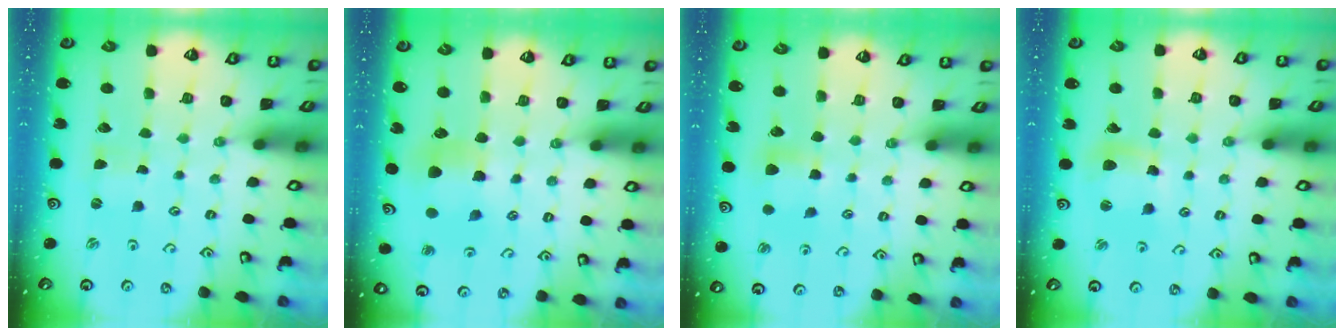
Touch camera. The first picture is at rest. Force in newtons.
{"total": 6.7, "press": 6.7, "slide": 0.8}
{"total": 6.4, "press": 6.4, "slide": 0.6}
{"total": 9.7, "press": 9.6, "slide": 1.2}